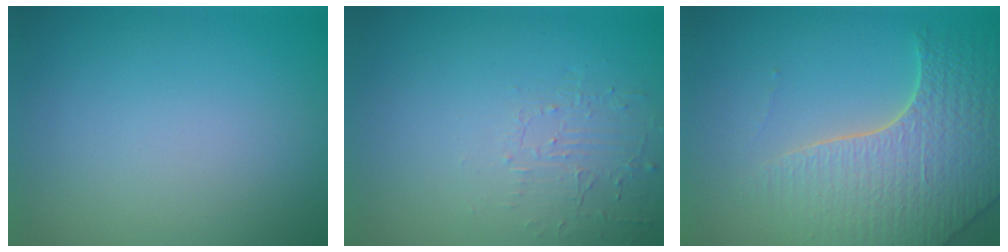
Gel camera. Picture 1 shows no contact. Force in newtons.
{"total": 1.6, "press": 0.3, "slide": 1.6}
{"total": 6.1, "press": 5.1, "slide": 3.3}